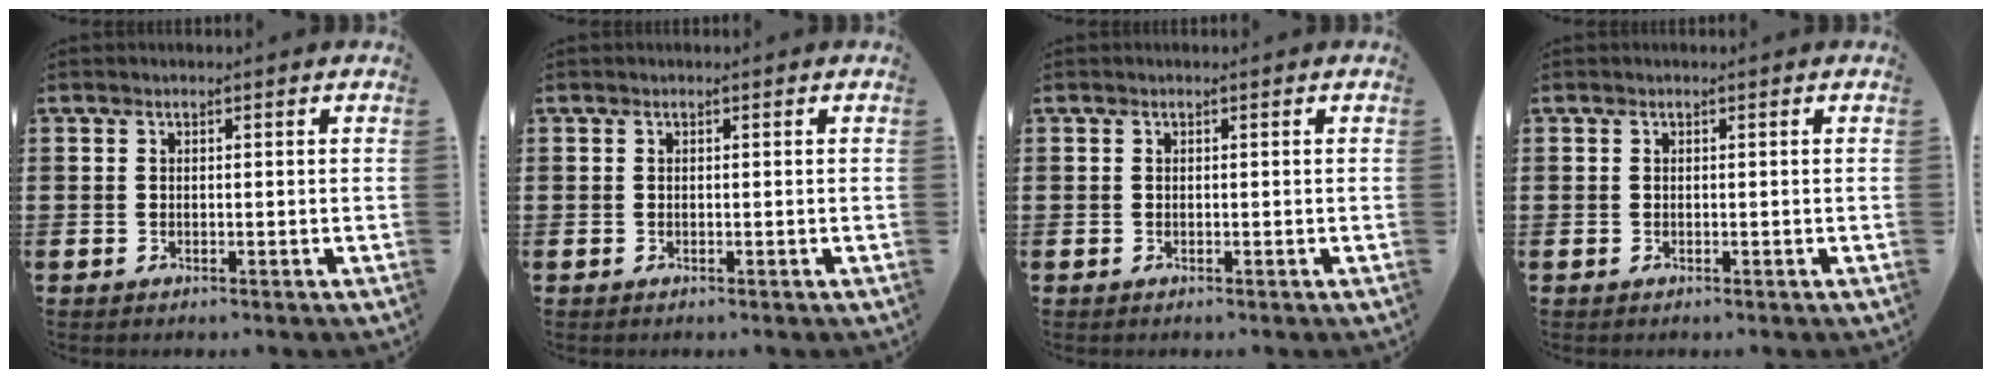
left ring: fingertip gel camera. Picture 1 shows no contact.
{"total": 0.0}
{"total": 0.0}
{"total": 0.0}